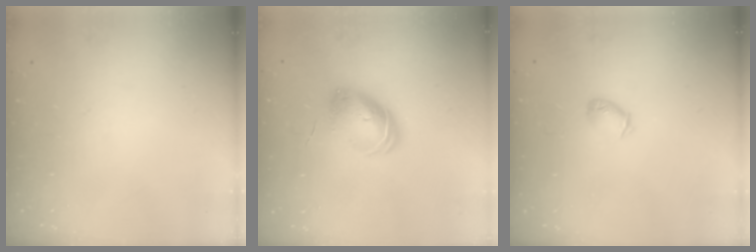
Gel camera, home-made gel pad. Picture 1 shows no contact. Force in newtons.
{"total": 9.2, "press": 9.2, "slide": 0.3}
{"total": 4.1, "press": 4.0, "slide": 0.9}